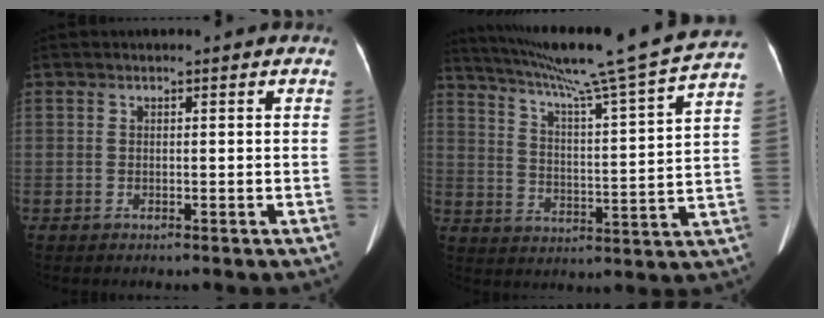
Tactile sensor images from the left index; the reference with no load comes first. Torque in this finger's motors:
{"motor_torque": [0.36, -1.05, 0.00, 0.08]}